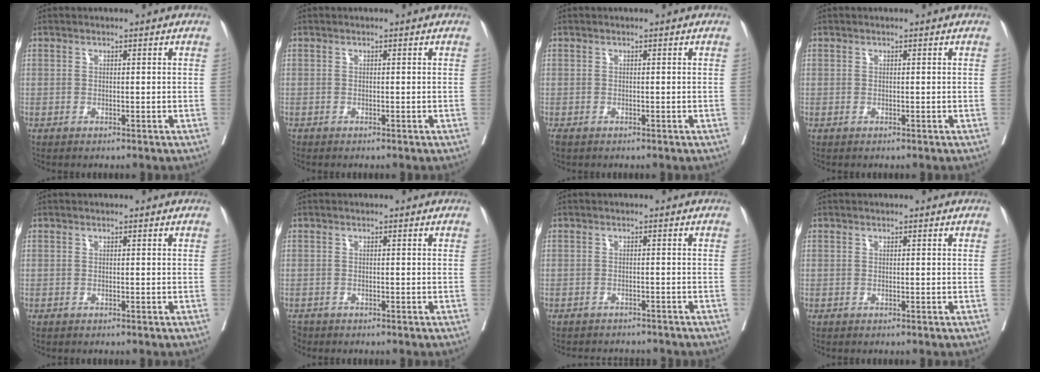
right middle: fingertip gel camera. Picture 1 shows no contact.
{"total": 0.0}
{"total": 1.4, "force": [-1.0, 0.7, 0.7], "torque": [-0.016, -0.004, -0.015]}
{"total": 0.0}
{"total": 0.0}
{"total": 1.4, "force": [-1.3, 0.6, 0.0], "torque": [-0.003, -0.005, -0.022]}
{"total": 6.5, "force": [-6.1, 1.6, 1.1], "torque": [-0.010, -0.002, -0.073]}
{"total": 0.0}